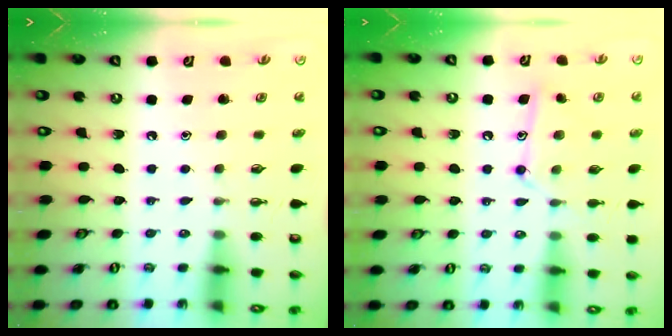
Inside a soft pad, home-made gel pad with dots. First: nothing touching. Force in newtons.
{"total": 11.6, "press": 11.6, "slide": 0.7}